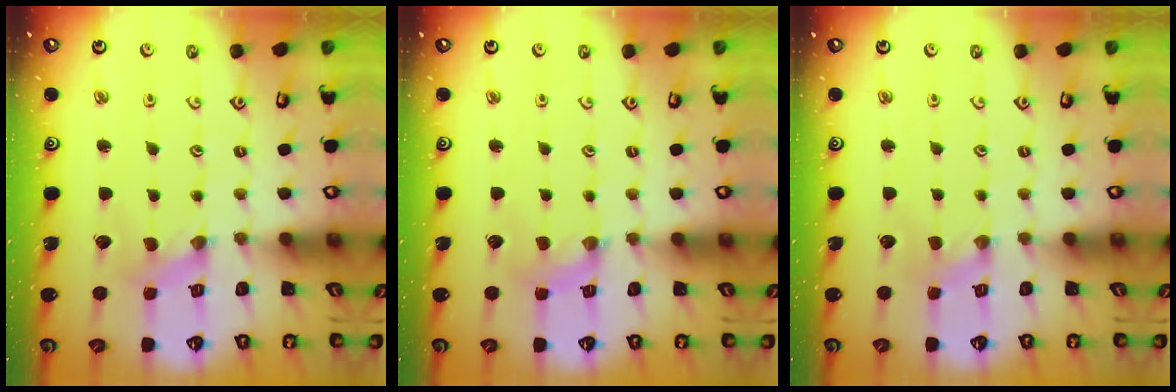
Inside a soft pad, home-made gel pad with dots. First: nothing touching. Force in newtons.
{"total": 2.5, "press": 2.5, "slide": 0.3}
{"total": 0.5, "press": 0.5, "slide": 0.1}